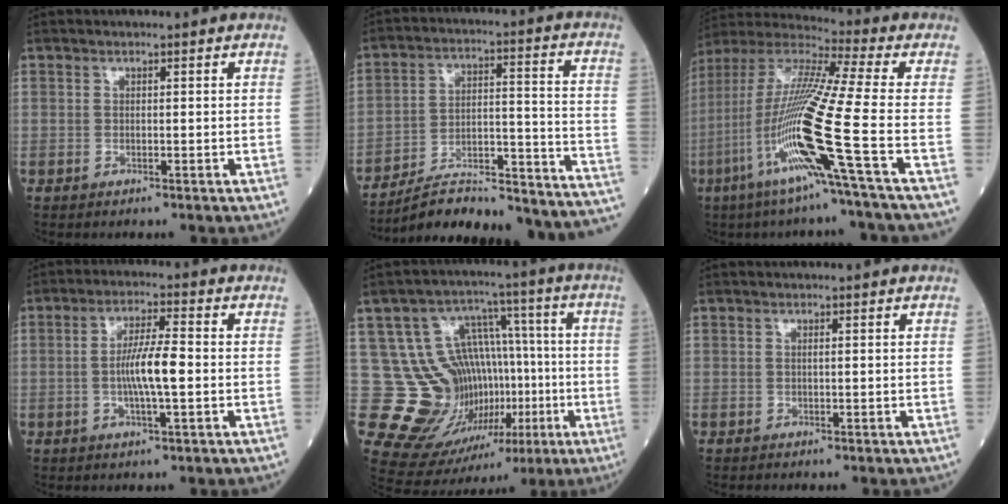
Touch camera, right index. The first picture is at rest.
{"total": 26.5, "force": [-24.4, 3.0, 10.0], "torque": [-0.079, 0.022, -0.340]}
{"total": 19.1, "force": [-6.6, -2.1, 17.8], "torque": [-0.375, -0.028, -0.141]}
{"total": 6.8, "force": [-0.8, 0.6, 6.8], "torque": [-0.129, 0.002, -0.018]}
{"total": 16.4, "force": [-2.8, 12.5, 10.3], "torque": [-0.164, 0.046, -0.016]}
{"total": 0.0}